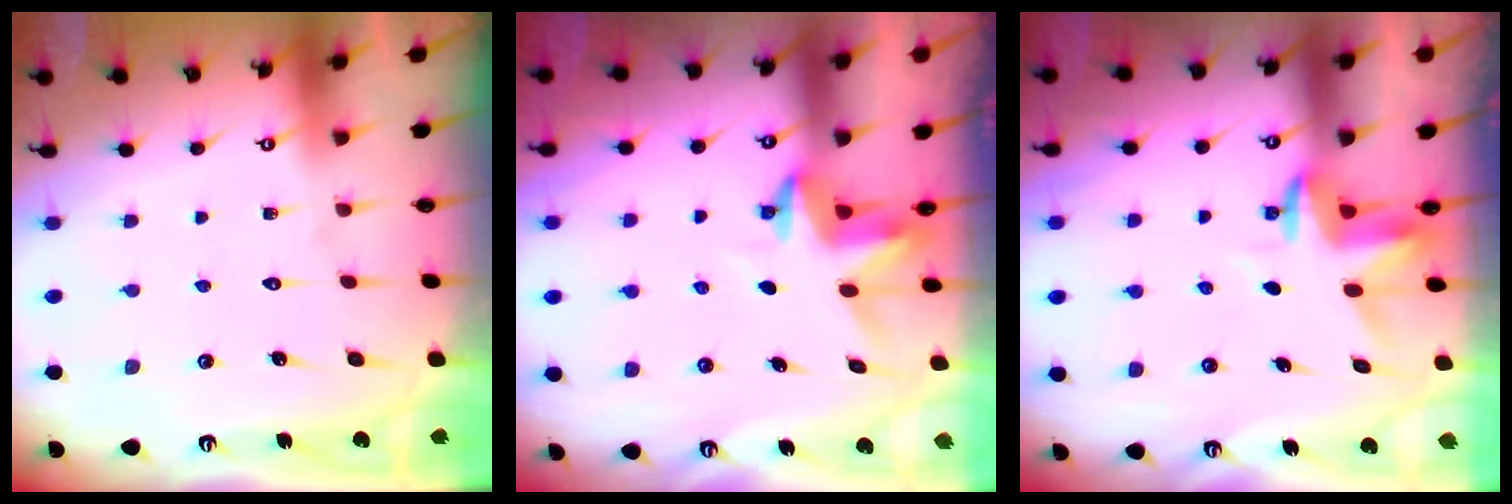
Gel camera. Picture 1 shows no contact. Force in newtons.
{"total": 3.9, "press": 3.9, "slide": 0.3}
{"total": 3.6, "press": 3.6, "slide": 0.2}